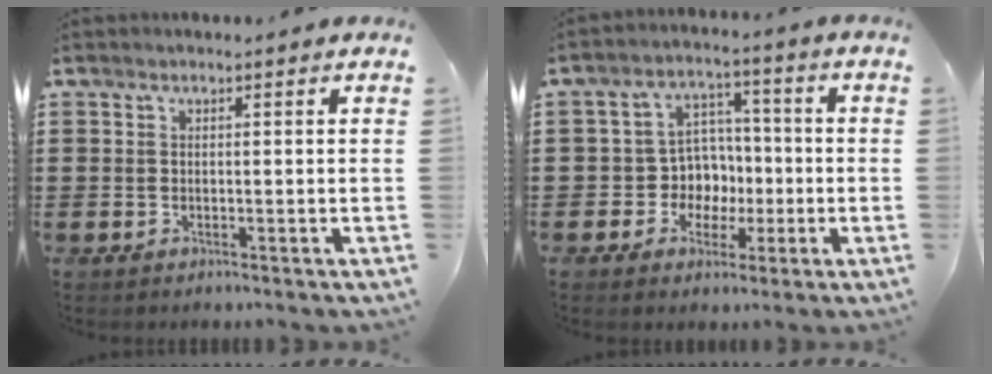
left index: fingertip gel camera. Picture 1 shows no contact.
{"total": 6.7, "force": [-0.7, 6.3, 2.1], "torque": [-0.062, 0.014, -0.009]}